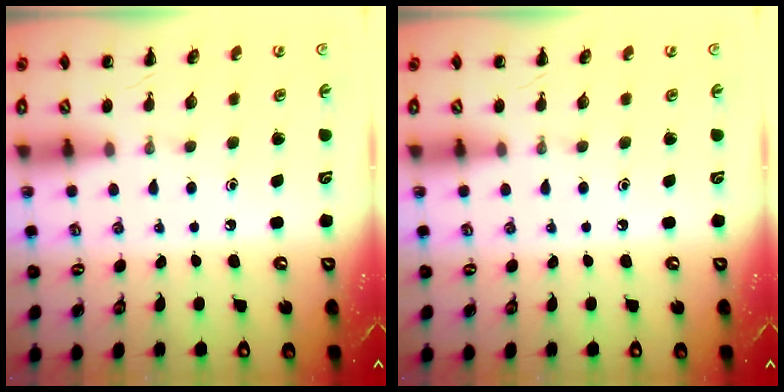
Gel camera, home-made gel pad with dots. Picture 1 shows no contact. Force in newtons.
{"total": 0.0}